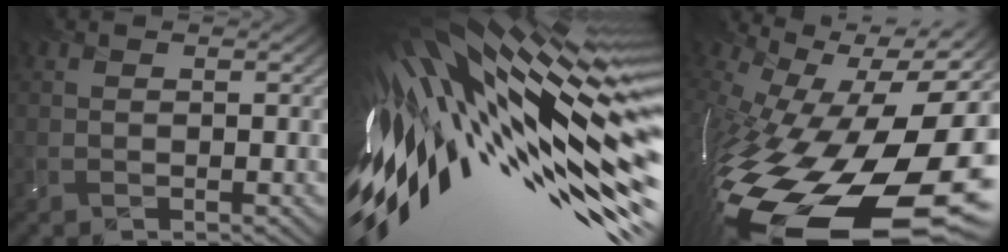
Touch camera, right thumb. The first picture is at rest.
{"total": 20.0, "force": [-2.4, 6.5, 18.8], "torque": [-0.355, -0.041, -0.060]}
{"total": 20.3, "force": [-7.8, 9.7, 16.1], "torque": [-0.299, -0.056, -0.116]}